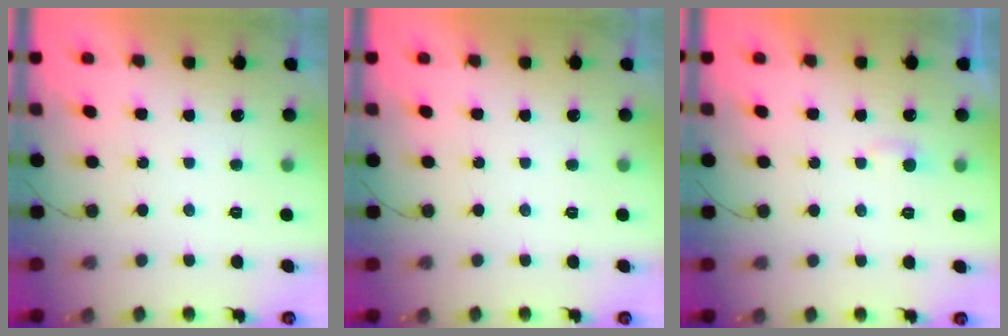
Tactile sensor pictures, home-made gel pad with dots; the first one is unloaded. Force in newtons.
{"total": 0.0}
{"total": 3.8, "press": 3.7, "slide": 0.4}